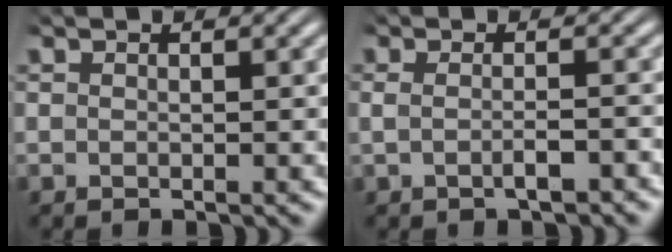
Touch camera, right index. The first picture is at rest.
{"total": 1.7, "force": [-0.8, 0.5, 1.3], "torque": [-0.021, 0.002, -0.015]}